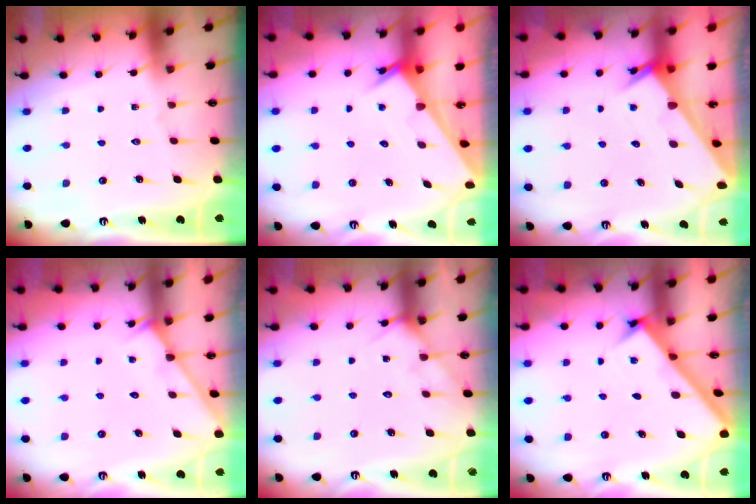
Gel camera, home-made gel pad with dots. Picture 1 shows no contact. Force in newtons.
{"total": 2.5, "press": 2.5, "slide": 0.1}
{"total": 2.4, "press": 2.4, "slide": 0.1}
{"total": 3.1, "press": 3.1, "slide": 0.3}
{"total": 5.3, "press": 5.2, "slide": 0.6}
{"total": 2.8, "press": 2.8, "slide": 0.4}